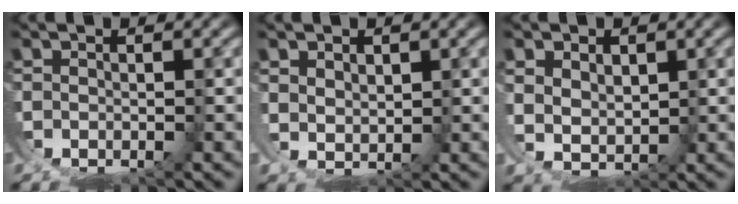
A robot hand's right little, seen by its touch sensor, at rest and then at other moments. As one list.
[{"total": 2.4, "force": [1.2, 1.5, 1.4], "torque": [-0.035, -0.019, 0.033]}, {"total": 4.4, "force": [0.3, 3.5, 2.7], "torque": [-0.072, -0.036, 0.022]}]